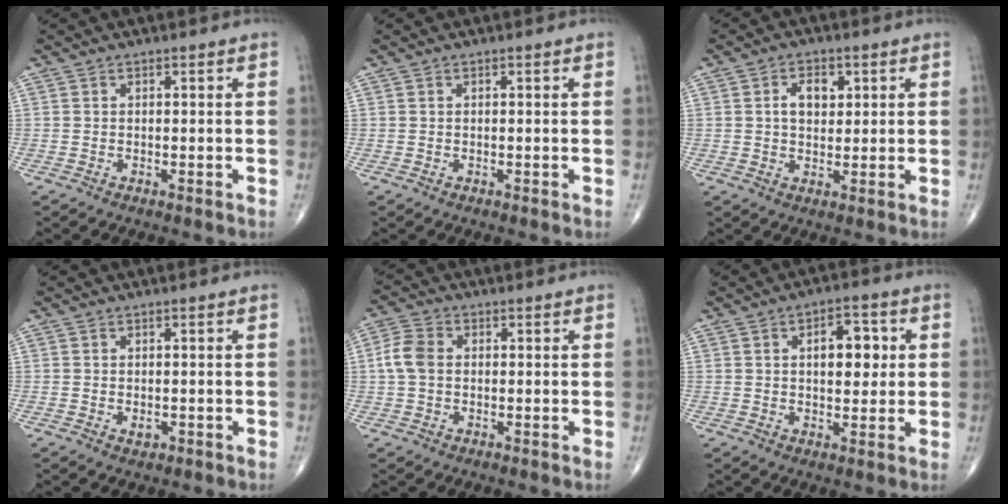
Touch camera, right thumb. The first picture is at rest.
{"total": 0.0}
{"total": 5.1, "force": [1.3, 3.3, 3.5], "torque": [-0.041, -0.003, 0.020]}
{"total": 1.3, "force": [-0.3, 0.9, 0.9], "torque": [-0.008, 0.000, -0.002]}
{"total": 5.3, "force": [0.3, 3.9, 3.6], "torque": [-0.080, 0.014, -0.001]}
{"total": 8.2, "force": [1.6, 4.5, 6.6], "torque": [-0.066, 0.002, 0.023]}